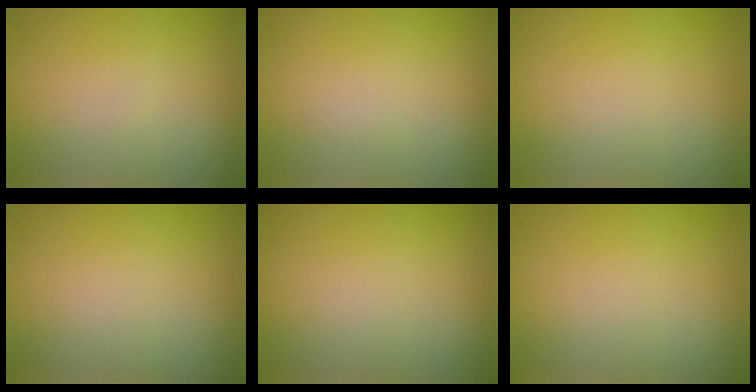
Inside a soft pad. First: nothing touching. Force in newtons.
{"total": 0.0}
{"total": 0.0}
{"total": 0.0}
{"total": 0.0}
{"total": 0.0}